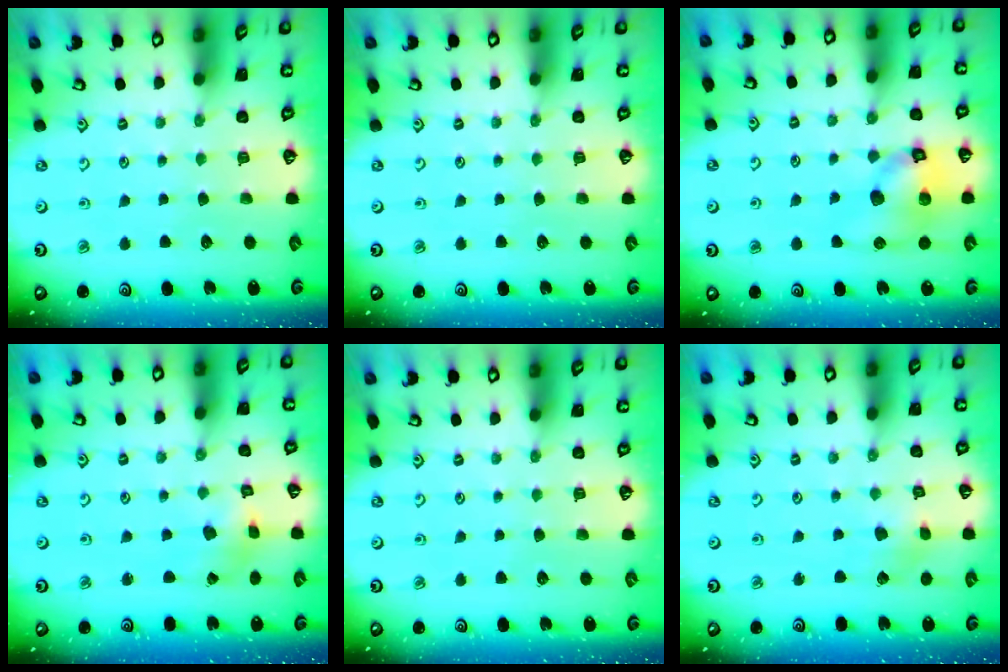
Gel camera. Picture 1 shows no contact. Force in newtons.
{"total": 0.0}
{"total": 12.2, "press": 12.1, "slide": 1.8}
{"total": 3.5, "press": 3.5, "slide": 0.8}
{"total": 0.0}
{"total": 3.0, "press": 3.0, "slide": 0.4}